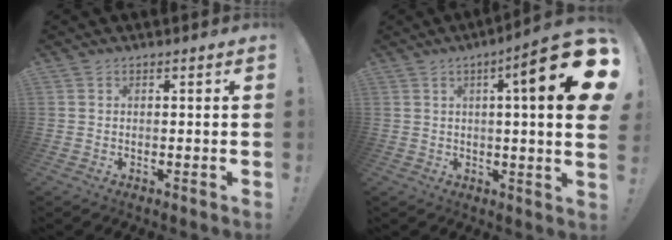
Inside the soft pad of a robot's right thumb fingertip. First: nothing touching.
{"total": 16.8, "force": [4.6, 2.1, 16.0], "torque": [-0.226, -0.028, 0.057]}